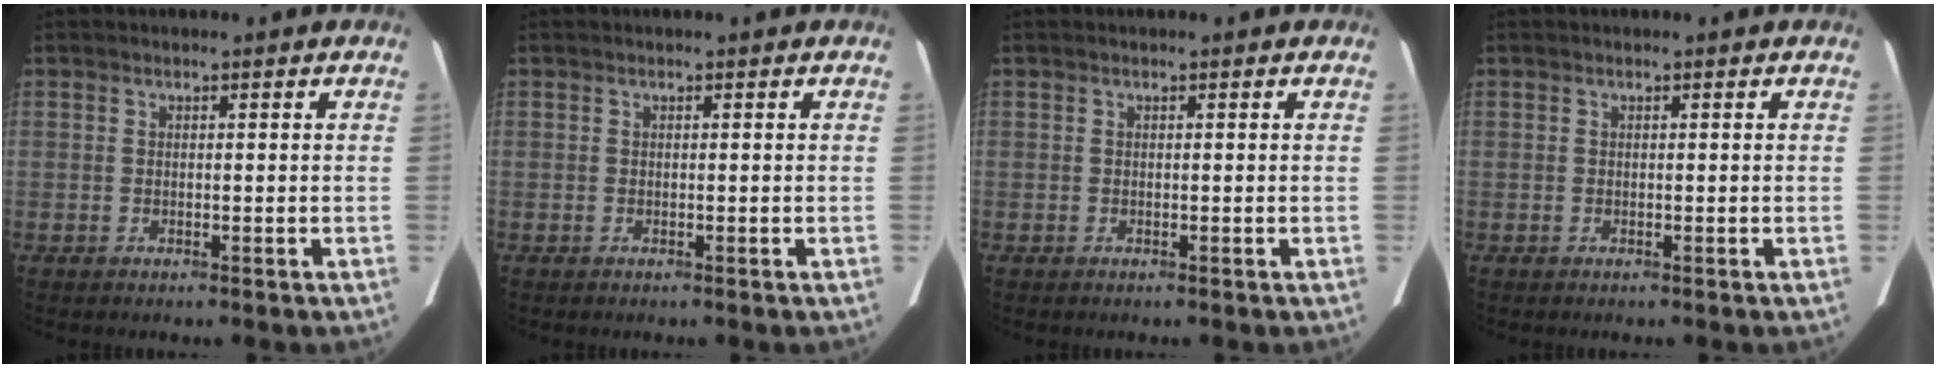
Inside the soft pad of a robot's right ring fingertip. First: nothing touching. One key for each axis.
{"total": 0.0}
{"total": 0.0}
{"total": 0.0}